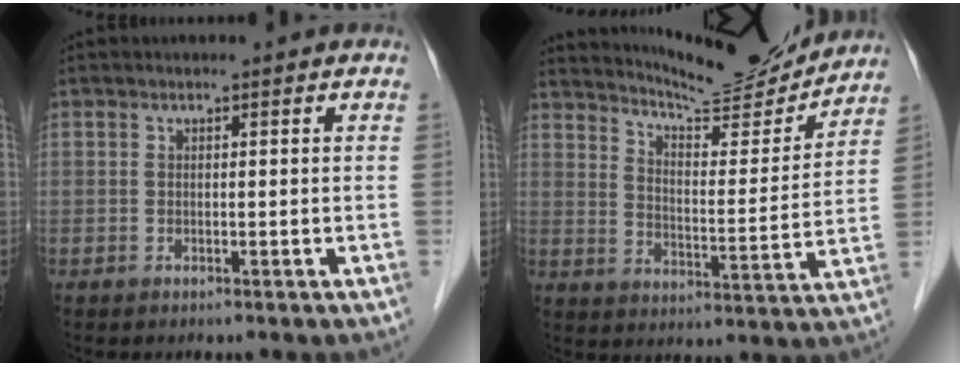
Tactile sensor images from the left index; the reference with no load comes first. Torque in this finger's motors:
{"motor_torque": [0.22, -0.37, 0.41, 0.04]}